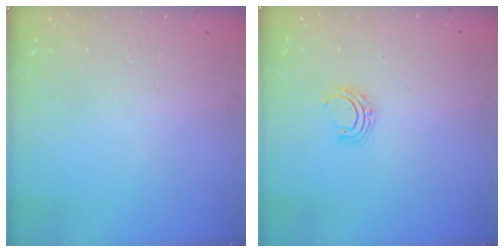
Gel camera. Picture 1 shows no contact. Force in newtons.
{"total": 7.6, "press": 7.5, "slide": 0.9}